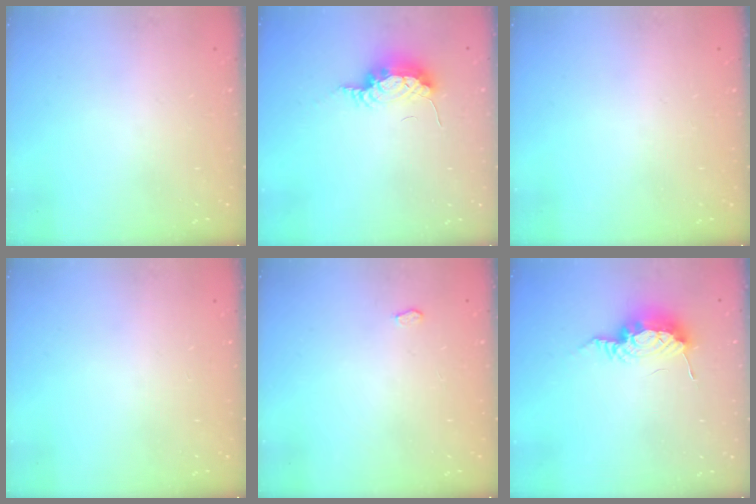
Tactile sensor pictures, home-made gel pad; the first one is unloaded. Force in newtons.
{"total": 10.0, "press": 8.6, "slide": 5.1}
{"total": 0.0}
{"total": 0.0}
{"total": 2.3, "press": 2.3, "slide": 0.3}
{"total": 8.6, "press": 8.6, "slide": 0.5}